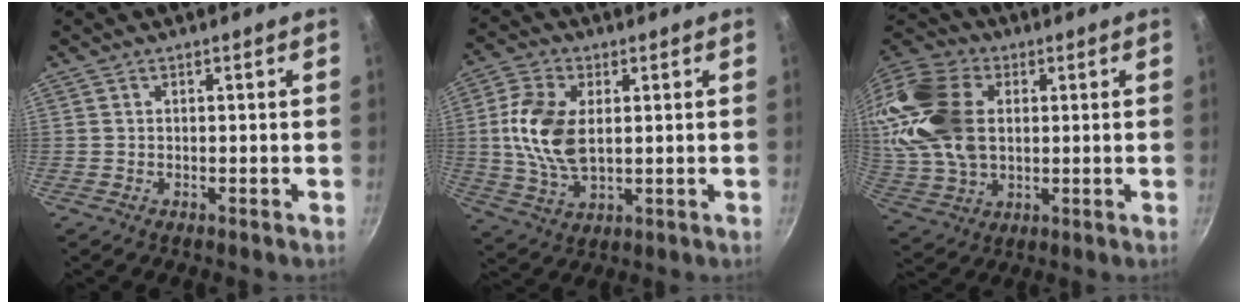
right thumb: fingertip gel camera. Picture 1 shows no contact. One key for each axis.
{"total": 12.3, "fx": 1.4, "fy": 7.1, "fz": 10.0, "tx": -0.193, "ty": -0.002, "tz": 0.028}
{"total": 21.9, "fx": 3.7, "fy": 15.0, "fz": 15.5, "tx": -0.320, "ty": 0.012, "tz": 0.071}